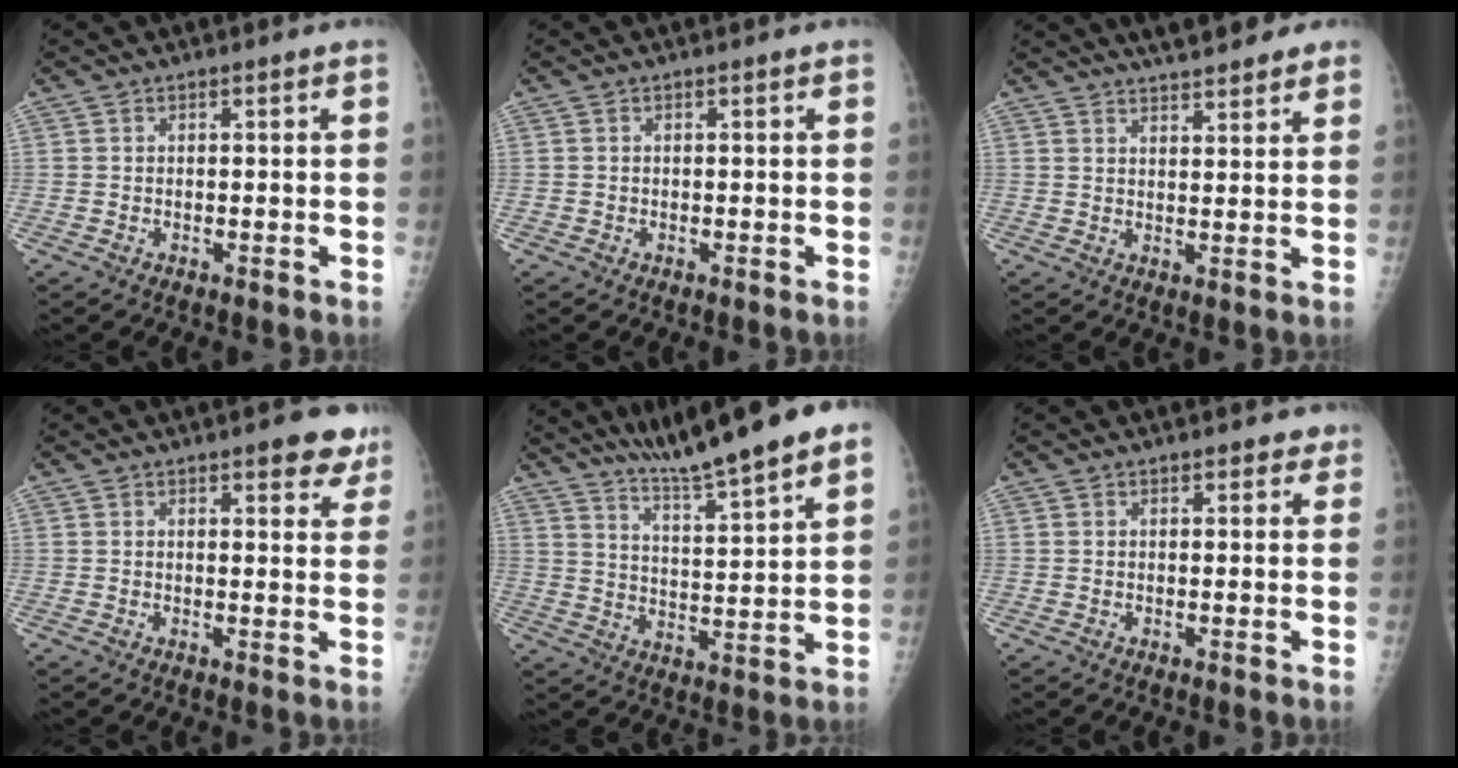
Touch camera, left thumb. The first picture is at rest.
{"total": 0.0}
{"total": 10.5, "force": [8.7, 2.7, 5.2], "torque": [-0.052, -0.019, 0.112]}
{"total": 6.3, "force": [4.2, 2.4, 4.1], "torque": [-0.019, -0.017, 0.046]}
{"total": 15.2, "force": [12.2, 0.7, 9.1], "torque": [-0.132, -0.057, 0.199]}
{"total": 2.3, "force": [1.7, 1.2, 1.0], "torque": [0.009, -0.004, 0.014]}